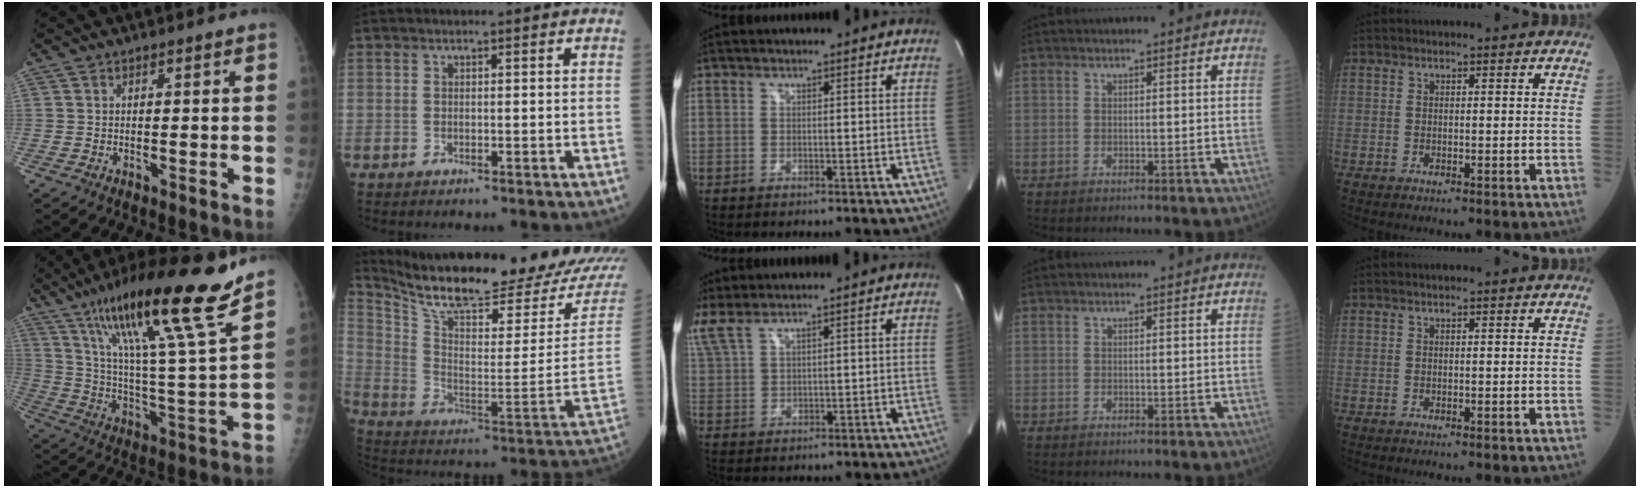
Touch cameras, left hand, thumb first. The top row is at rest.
{"thumb": {"total": 23.5, "force": [15.9, 1.3, 17.2], "torque": [-0.269, -0.060, 0.272]}, "index": {"total": 25.2, "force": [23.4, 1.4, 9.3], "torque": [-0.173, -0.083, 0.337]}, "middle": {"total": 4.0, "force": [3.4, 0.5, 2.2], "torque": [-0.070, 0.015, 0.083]}}